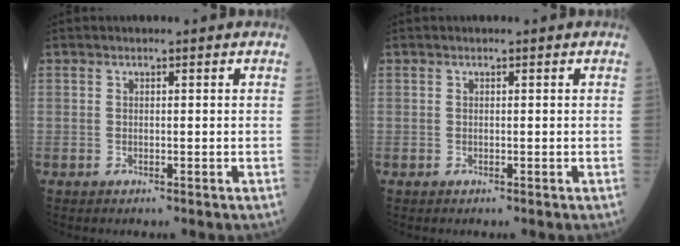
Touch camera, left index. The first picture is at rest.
{"total": 0.0}